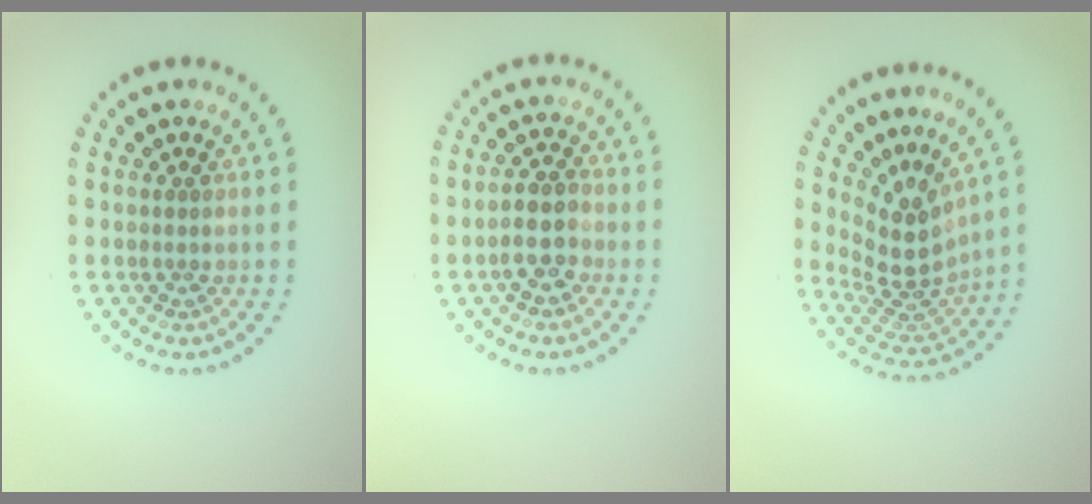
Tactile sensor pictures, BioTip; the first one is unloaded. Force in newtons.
{"total": 2.8, "press": 2.7, "slide": 0.9}
{"total": 4.1, "press": 2.7, "slide": 3.0}